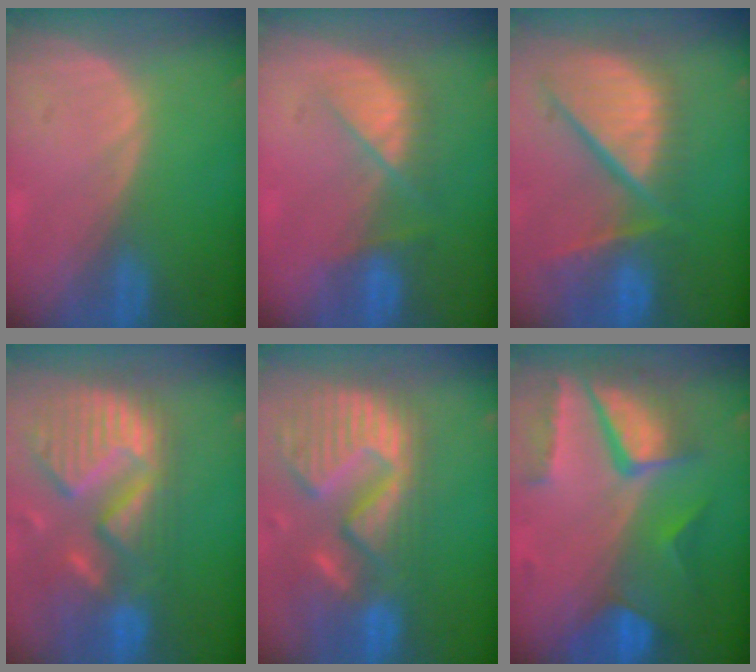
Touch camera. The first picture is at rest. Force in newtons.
{"total": 5.4, "press": 5.4, "slide": 0.5}
{"total": 13.1, "press": 10.9, "slide": 7.2}
{"total": 13.9, "press": 11.5, "slide": 7.7}
{"total": 14.4, "press": 12.0, "slide": 7.9}
{"total": 10.4, "press": 8.8, "slide": 5.5}